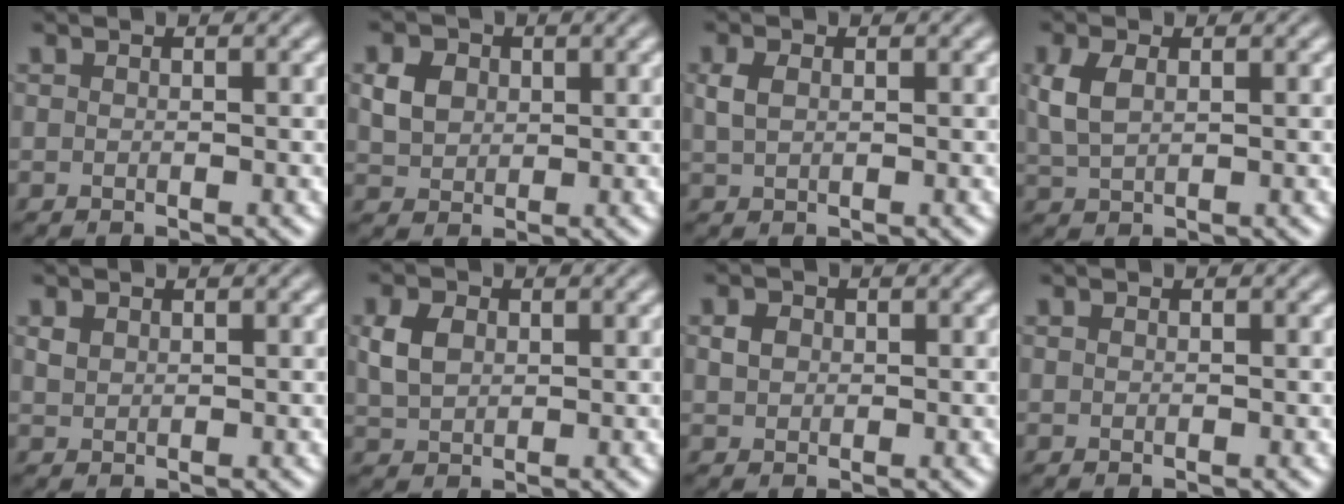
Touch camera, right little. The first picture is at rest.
{"total": 3.0, "force": [0.8, 2.5, 1.5], "torque": [-0.036, 0.000, 0.015]}
{"total": 1.7, "force": [0.5, 1.2, 1.2], "torque": [-0.029, 0.001, 0.010]}
{"total": 3.1, "force": [0.9, 1.8, 2.3], "torque": [-0.063, 0.004, 0.020]}
{"total": 1.0, "force": [0.6, 0.7, 0.4], "torque": [-0.010, -0.001, 0.014]}
{"total": 3.1, "force": [0.8, 2.3, 1.9], "torque": [-0.049, 0.006, 0.016]}
{"total": 1.4, "force": [0.3, 1.2, 0.6], "torque": [-0.012, 0.003, 0.003]}
{"total": 0.0}